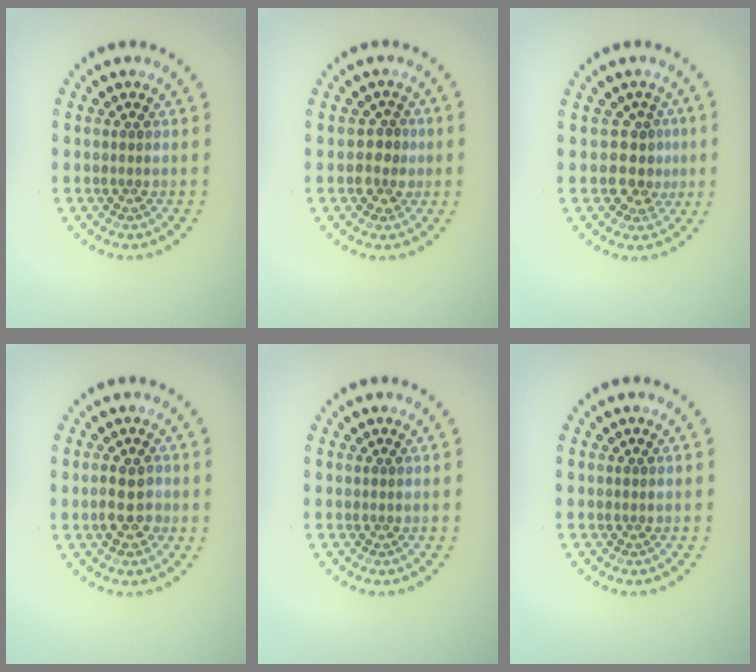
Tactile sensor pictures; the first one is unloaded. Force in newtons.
{"total": 2.0, "press": 1.9, "slide": 0.7}
{"total": 2.9, "press": 2.5, "slide": 1.4}
{"total": 2.9, "press": 2.8, "slide": 0.3}
{"total": 0.0}
{"total": 0.0}